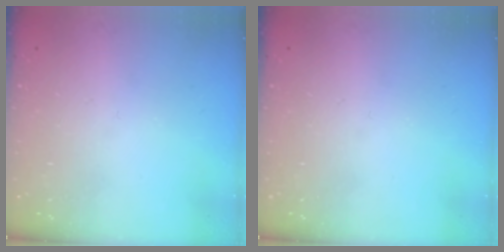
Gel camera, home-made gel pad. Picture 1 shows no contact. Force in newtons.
{"total": 0.0}